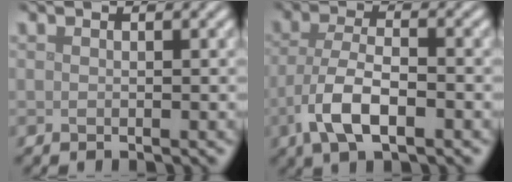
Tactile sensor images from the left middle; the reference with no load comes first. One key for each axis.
{"total": 5.5, "fx": -2.3, "fy": 2.4, "fz": 4.4, "tx": -0.092, "ty": -0.005, "tz": -0.046}